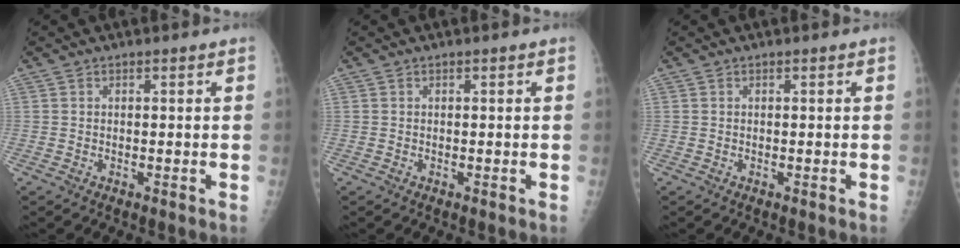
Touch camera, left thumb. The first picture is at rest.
{"total": 0.0}
{"total": 0.0}